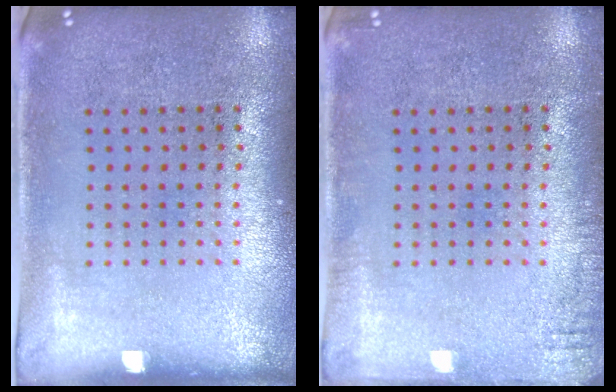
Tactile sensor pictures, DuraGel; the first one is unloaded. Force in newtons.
{"total": 1.4, "press": 1.4, "slide": 0.1}